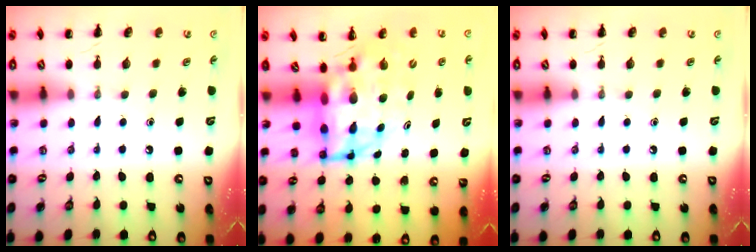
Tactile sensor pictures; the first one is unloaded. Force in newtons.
{"total": 7.4, "press": 7.1, "slide": 2.1}
{"total": 0.0}